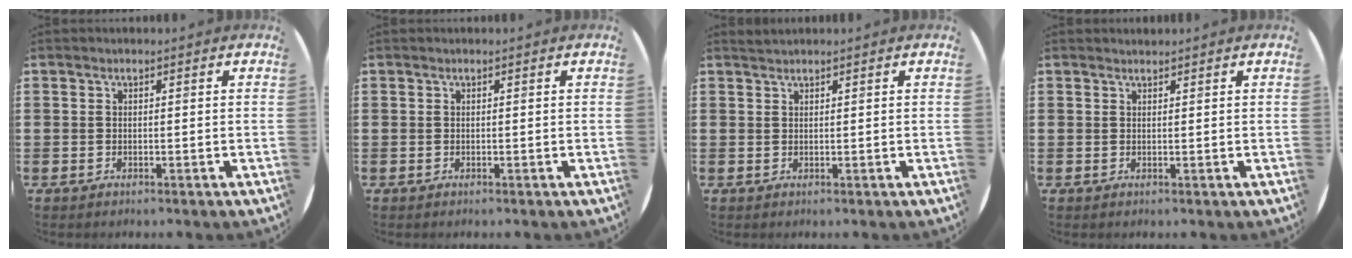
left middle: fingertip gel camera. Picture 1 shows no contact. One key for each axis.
{"total": 0.0}
{"total": 0.9, "fx": 0.9, "fy": 0.1, "fz": 0.0, "tx": -0.001, "ty": 0.001, "tz": 0.018}
{"total": 0.6, "fx": 0.6, "fy": 0.0, "fz": -0.1, "tx": 0.001, "ty": 0.002, "tz": 0.011}